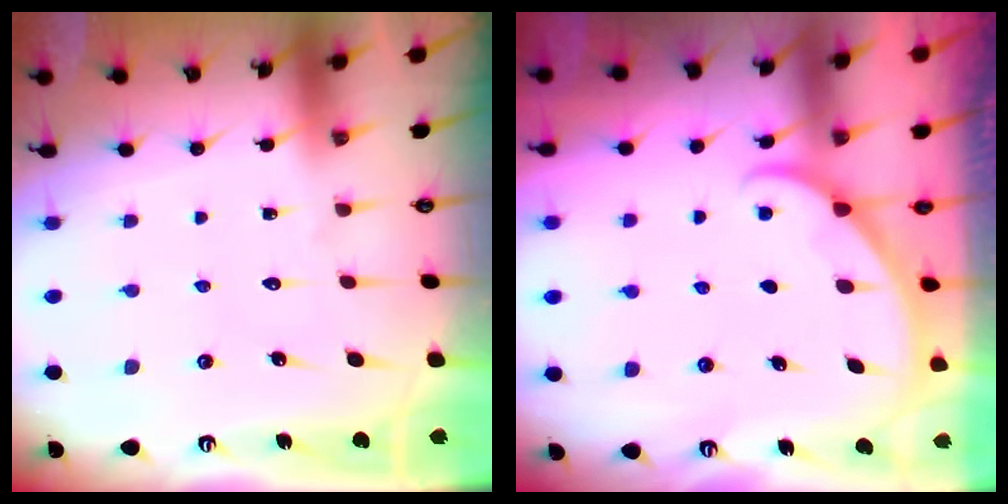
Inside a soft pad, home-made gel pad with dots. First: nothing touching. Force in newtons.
{"total": 2.1, "press": 2.1, "slide": 0.2}